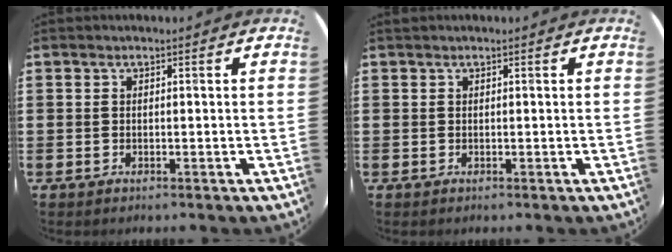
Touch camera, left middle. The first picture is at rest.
{"total": 0.0}